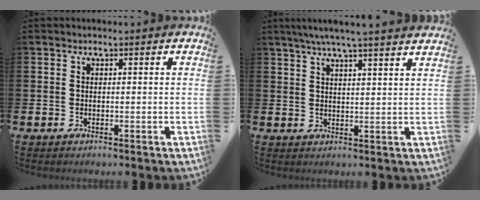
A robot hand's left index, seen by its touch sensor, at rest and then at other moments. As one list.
[{"total": 5.2, "force": [4.7, -0.7, 2.0], "torque": [-0.050, -0.015, 0.084]}]